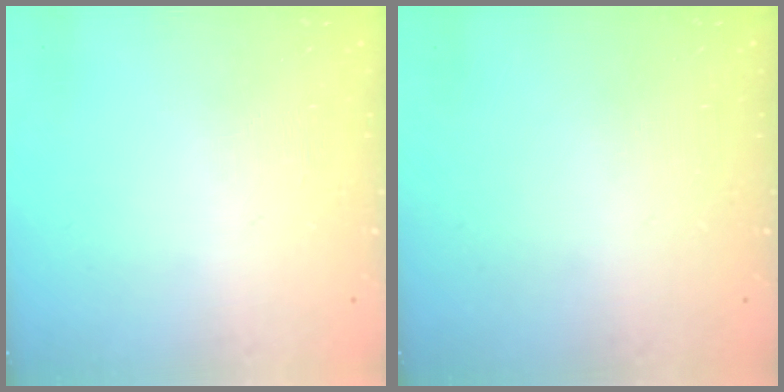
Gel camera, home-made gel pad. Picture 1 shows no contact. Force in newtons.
{"total": 0.0}